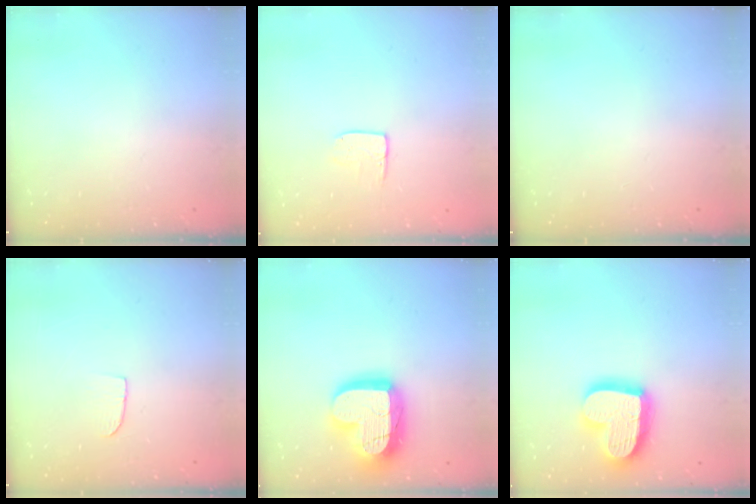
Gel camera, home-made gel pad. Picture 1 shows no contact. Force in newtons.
{"total": 6.8, "press": 6.8, "slide": 0.5}
{"total": 0.0}
{"total": 4.6, "press": 4.6, "slide": 0.4}
{"total": 21.7, "press": 21.6, "slide": 1.9}
{"total": 20.5, "press": 20.4, "slide": 1.5}